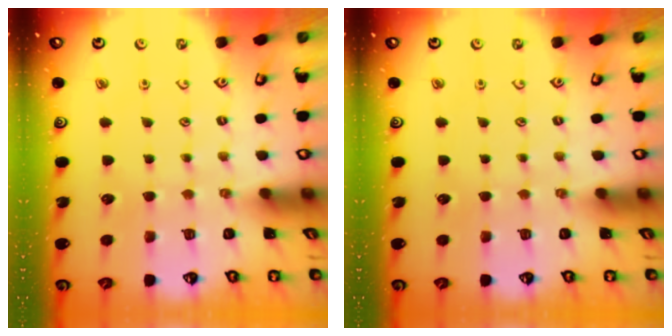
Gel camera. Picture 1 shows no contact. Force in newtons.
{"total": 0.0}